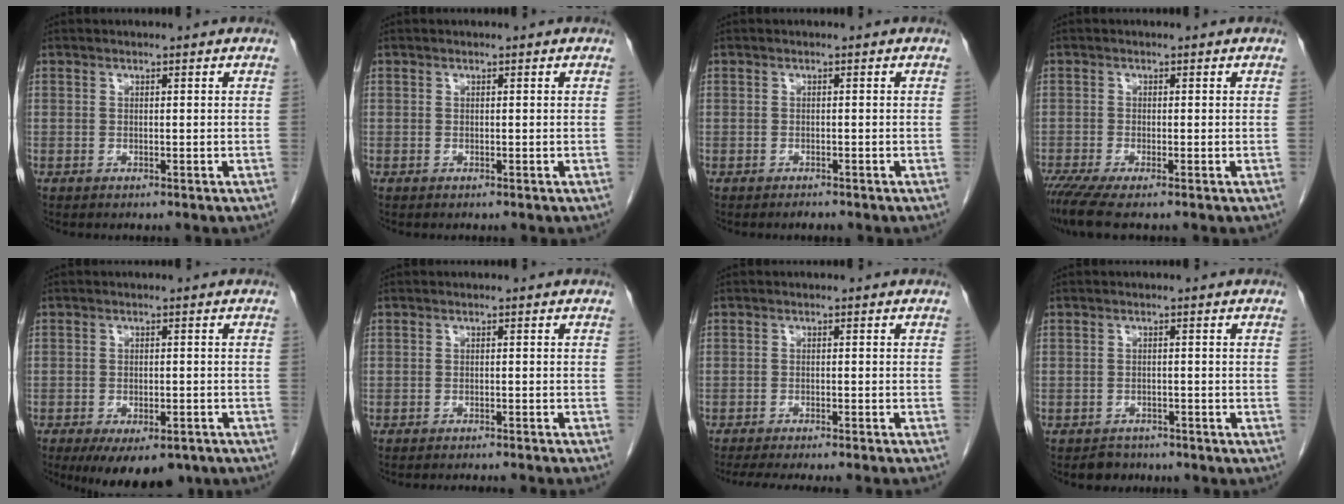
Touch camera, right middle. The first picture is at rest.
{"total": 0.0}
{"total": 0.8, "force": [-0.7, 0.2, 0.2], "torque": [-0.008, -0.001, -0.008]}
{"total": 4.5, "force": [-3.3, 0.2, 3.1], "torque": [-0.056, -0.013, -0.062]}
{"total": 10.0, "force": [-7.0, 4.3, 5.6], "torque": [-0.078, -0.009, -0.098]}
{"total": 7.9, "force": [-7.3, -0.1, 2.9], "torque": [-0.022, -0.014, -0.087]}
{"total": 13.6, "force": [-12.2, 0.3, 6.0], "torque": [-0.078, -0.026, -0.161]}
{"total": 2.6, "force": [-2.2, 1.4, -0.2], "torque": [-0.005, 0.003, -0.033]}